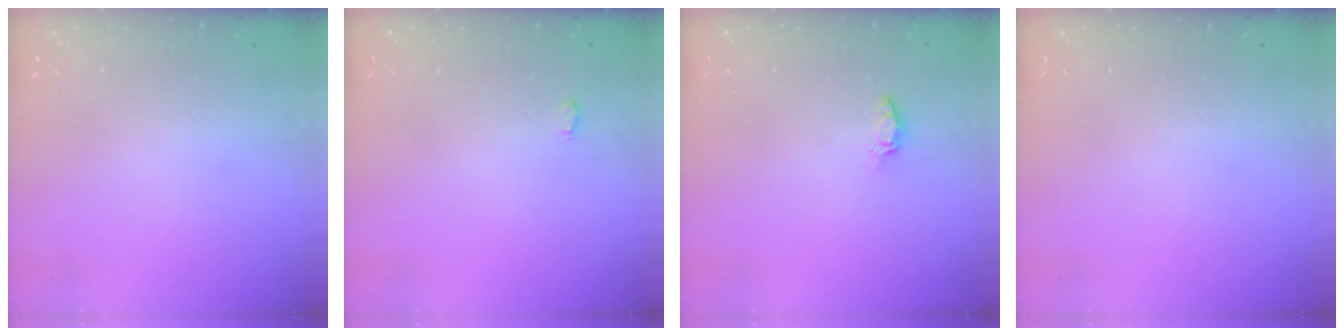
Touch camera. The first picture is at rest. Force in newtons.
{"total": 2.6, "press": 2.5, "slide": 0.4}
{"total": 3.1, "press": 3.1, "slide": 0.4}
{"total": 0.0}